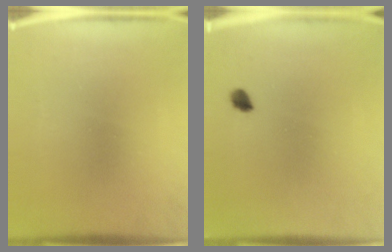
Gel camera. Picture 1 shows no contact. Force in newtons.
{"total": 1.6}